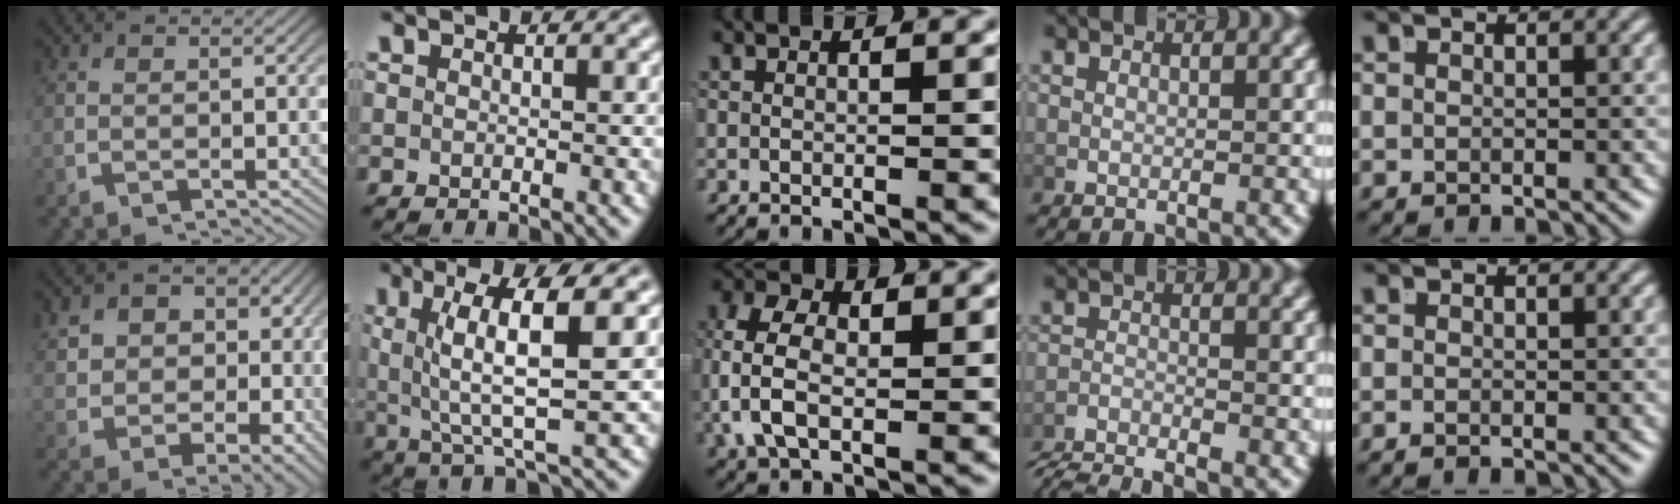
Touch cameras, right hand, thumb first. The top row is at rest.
{"thumb": {"total": 10.0, "force": [2.1, 7.7, 5.9], "torque": [-0.112, -0.029, 0.043]}, "index": {"total": 6.4, "force": [1.5, 1.4, 6.1], "torque": [-0.096, -0.003, 0.031]}, "middle": {"total": 5.5, "force": [0.1, 3.5, 4.2], "torque": [-0.105, -0.012, 0.005]}, "ring": {"total": 5.6, "force": [-5.3, 1.3, 1.2], "torque": [-0.018, -0.020, -0.084]}, "little": {"total": 0.6, "force": [-0.5, -0.3, 0.1], "torque": [0.002, -0.004, -0.006]}}